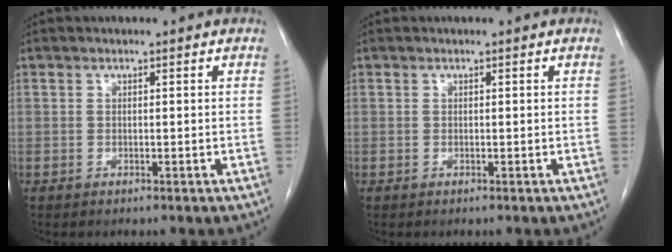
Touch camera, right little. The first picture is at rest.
{"total": 0.0}